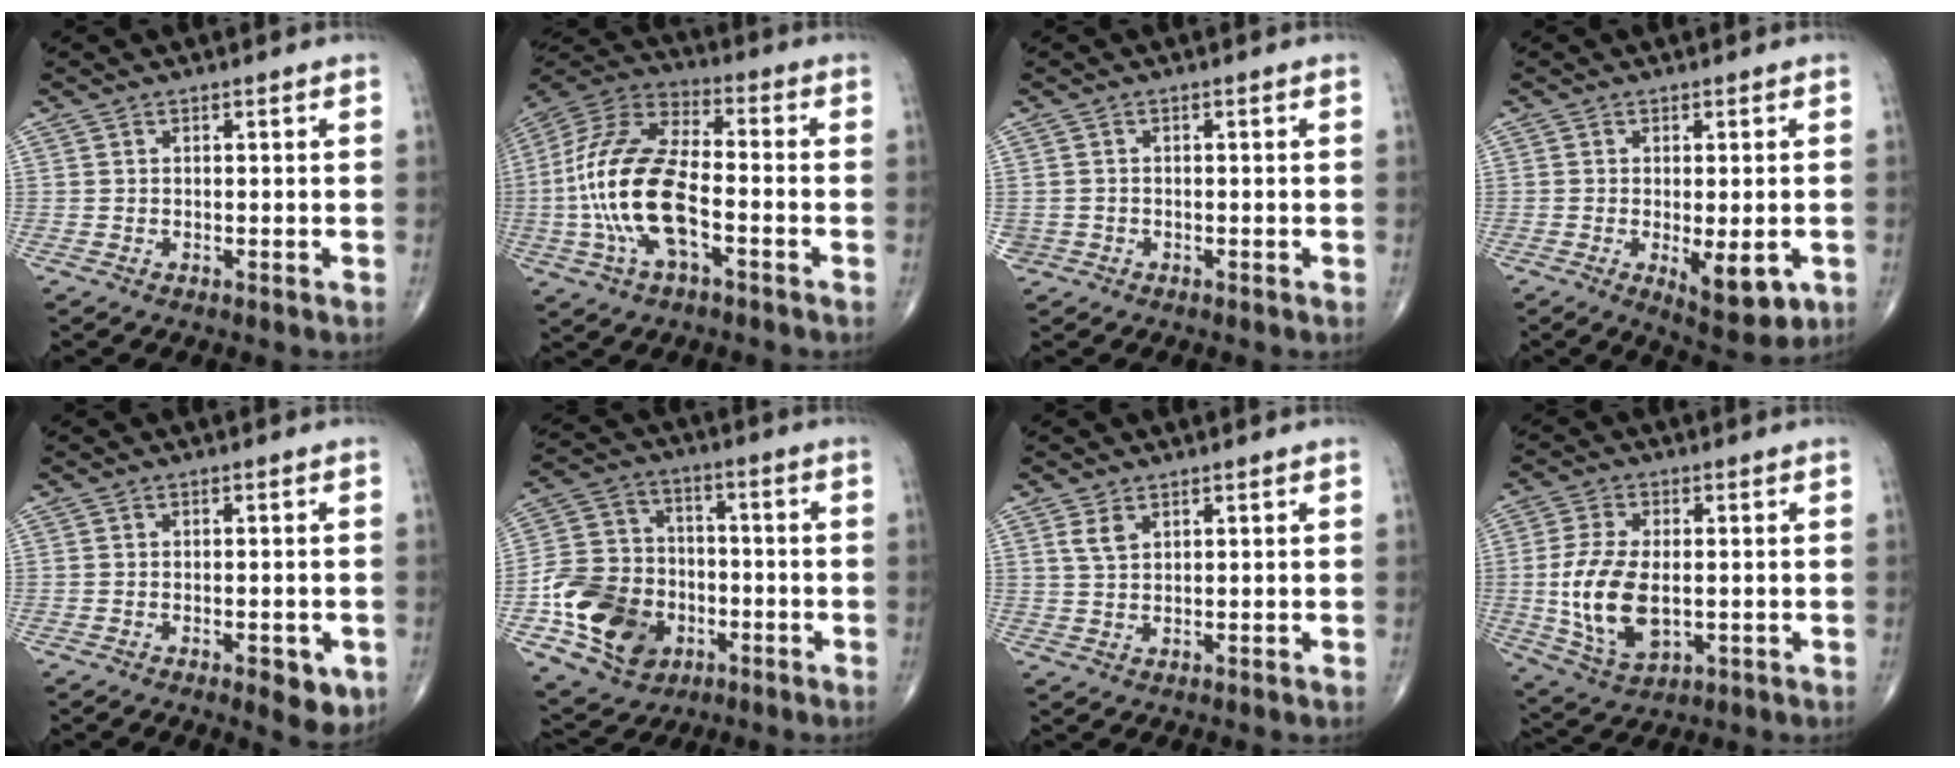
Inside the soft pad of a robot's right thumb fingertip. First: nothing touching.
{"total": 18.8, "force": [-4.0, 8.7, 16.2], "torque": [-0.343, 0.031, -0.076]}
{"total": 1.3, "force": [-0.4, 1.2, 0.0], "torque": [0.006, 0.006, -0.007]}
{"total": 8.5, "force": [-2.4, 3.2, 7.5], "torque": [-0.098, -0.017, -0.028]}
{"total": 5.5, "force": [-2.1, 2.2, 4.6], "torque": [-0.050, -0.004, -0.022]}
{"total": 17.6, "force": [-5.7, 13.6, 9.6], "torque": [-0.151, 0.027, -0.095]}
{"total": 2.7, "force": [1.5, 1.4, 1.7], "torque": [-0.031, -0.003, 0.037]}
{"total": 13.1, "force": [-1.0, 7.1, 10.9], "torque": [-0.219, -0.011, -0.008]}